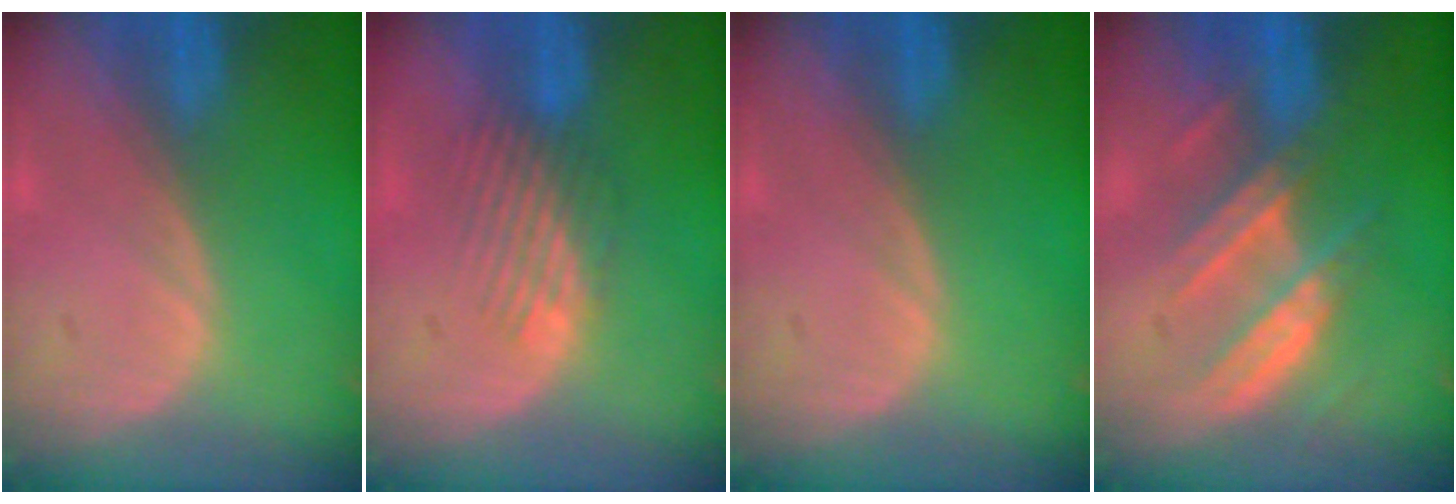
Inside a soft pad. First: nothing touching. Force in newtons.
{"total": 4.1, "press": 3.6, "slide": 1.9}
{"total": 0.0}
{"total": 7.4, "press": 7.2, "slide": 1.9}